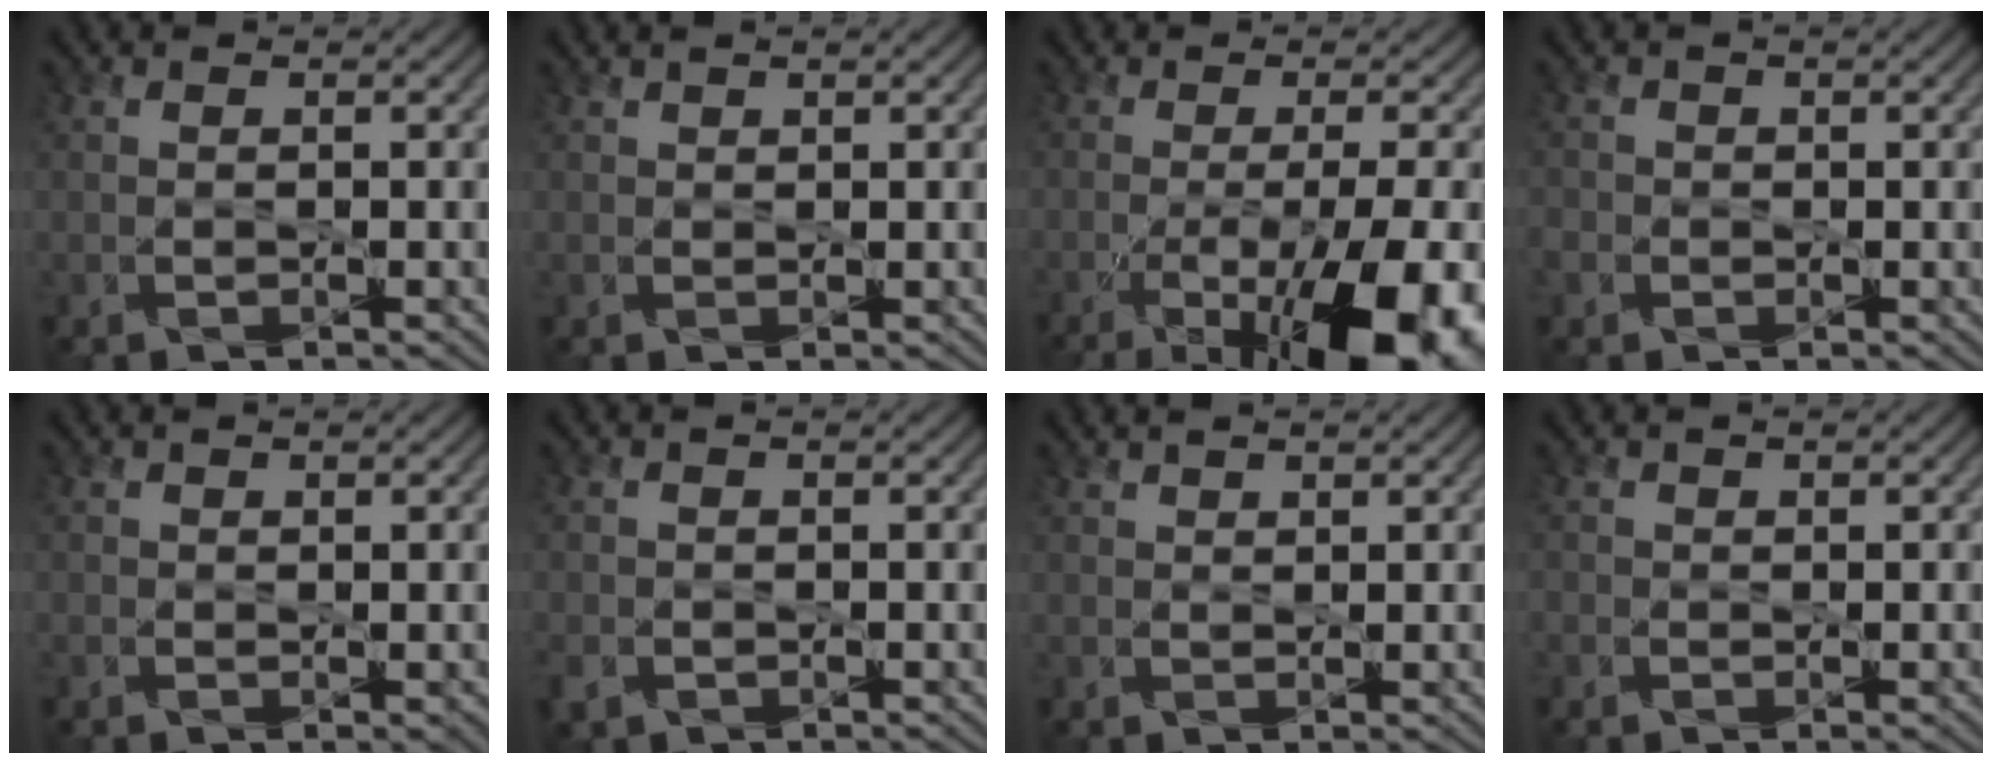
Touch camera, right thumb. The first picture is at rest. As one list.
[{"total": 0.8, "force": [0.7, 0.3, 0.1], "torque": [-0.004, 0.000, 0.014]}, {"total": 14.8, "force": [-7.3, 4.2, 12.2], "torque": [-0.197, -0.018, -0.109]}, {"total": 1.9, "force": [-0.6, 1.8, 0.4], "torque": [-0.012, -0.006, -0.014]}, {"total": 0.7, "force": [0.1, 0.6, 0.3], "torque": [-0.004, -0.005, 0.001]}, {"total": 1.9, "force": [-1.1, 1.4, 0.7], "torque": [-0.024, -0.010, -0.027]}, {"total": 1.0, "force": [0.9, 0.4, 0.3], "torque": [-0.010, 0.000, 0.020]}, {"total": 0.8, "force": [-0.2, 0.7, 0.1], "torque": [-0.001, -0.006, -0.006]}]